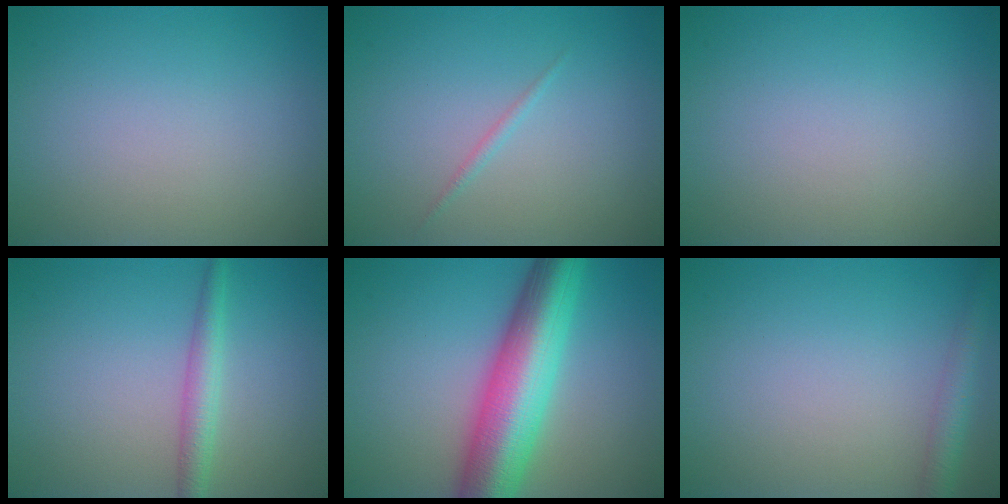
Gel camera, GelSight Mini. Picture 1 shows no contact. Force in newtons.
{"total": 0.6, "press": 0.6, "slide": 0.0}
{"total": 0.0}
{"total": 2.3, "press": 2.3, "slide": 0.0}
{"total": 10.3, "press": 10.3, "slide": 0.2}
{"total": 2.2, "press": 2.2, "slide": 0.1}